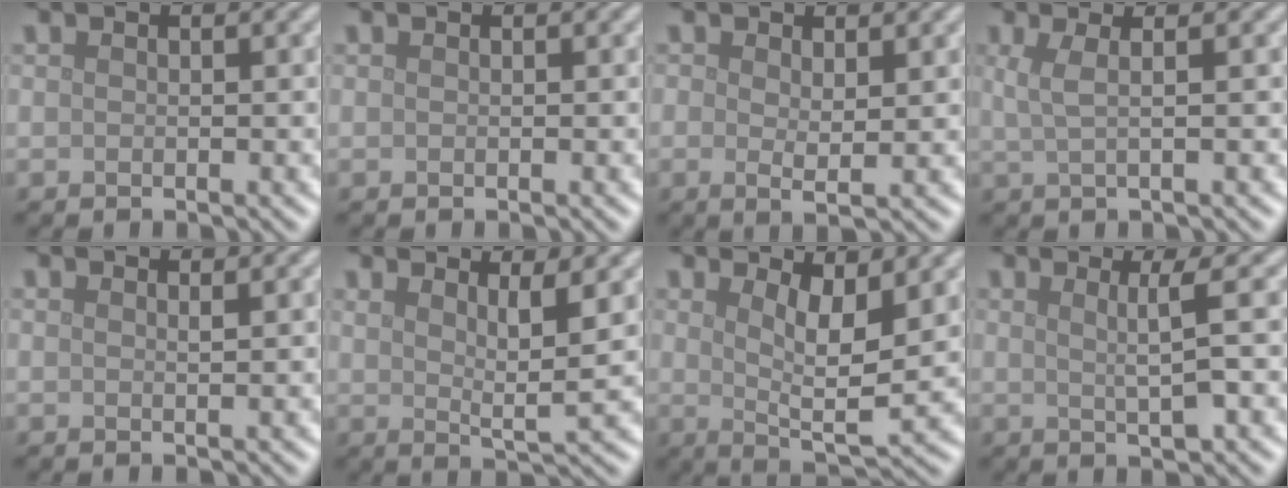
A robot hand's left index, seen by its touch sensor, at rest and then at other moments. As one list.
[{"total": 0.0}, {"total": 1.7, "force": [0.5, 0.6, 1.5], "torque": [-0.028, -0.004, 0.010]}, {"total": 2.3, "force": [0.6, 0.8, 2.1], "torque": [-0.033, 0.001, 0.008]}, {"total": 0.7, "force": [0.5, 0.2, 0.4], "torque": [0.001, 0.000, 0.007]}, {"total": 3.5, "force": [1.9, 0.6, 2.9], "torque": [-0.044, -0.010, 0.031]}, {"total": 4.9, "force": [1.9, 1.5, 4.3], "torque": [-0.074, -0.016, 0.037]}, {"total": 2.9, "force": [0.7, 0.5, 2.8], "torque": [-0.047, -0.002, 0.011]}]